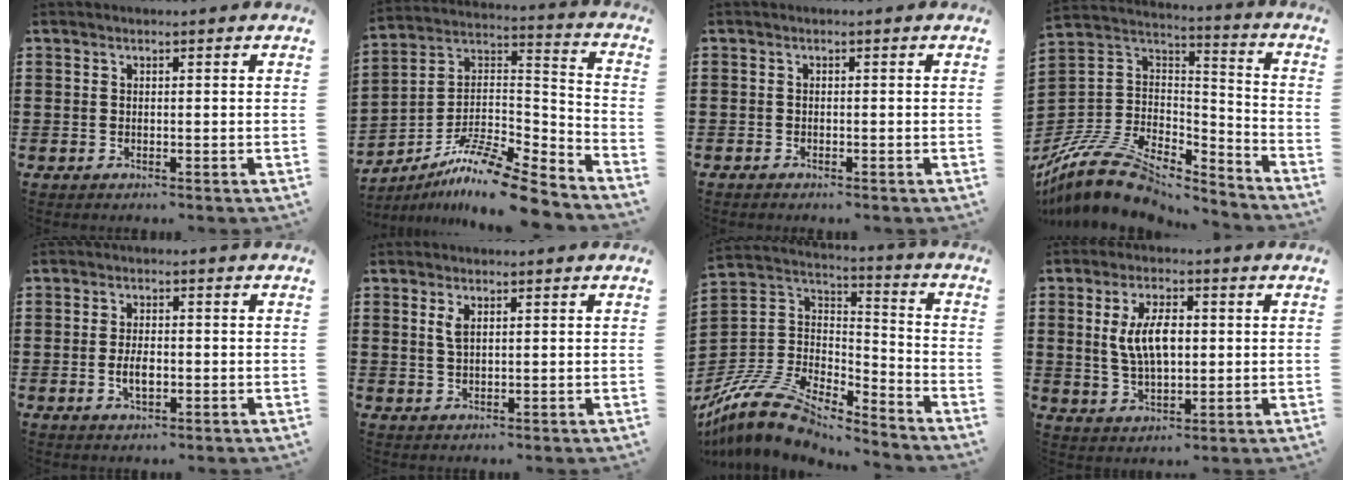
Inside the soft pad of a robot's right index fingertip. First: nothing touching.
{"total": 10.7, "force": [-8.9, 1.4, 5.8], "torque": [-0.104, 0.010, -0.177]}
{"total": 0.6, "force": [-0.6, 0.2, 0.1], "torque": [-0.003, 0.000, -0.012]}
{"total": 11.5, "force": [-8.7, 5.1, 5.6], "torque": [-0.133, 0.014, -0.169]}
{"total": 3.3, "force": [-0.7, 1.5, 2.9], "torque": [-0.063, -0.002, -0.013]}
{"total": 2.0, "force": [0.8, 0.8, 1.6], "torque": [-0.036, 0.004, 0.013]}
{"total": 10.5, "force": [-9.0, 3.5, 4.1], "torque": [-0.110, 0.007, -0.187]}
{"total": 7.3, "force": [0.8, 3.4, 6.4], "torque": [-0.127, 0.005, 0.009]}